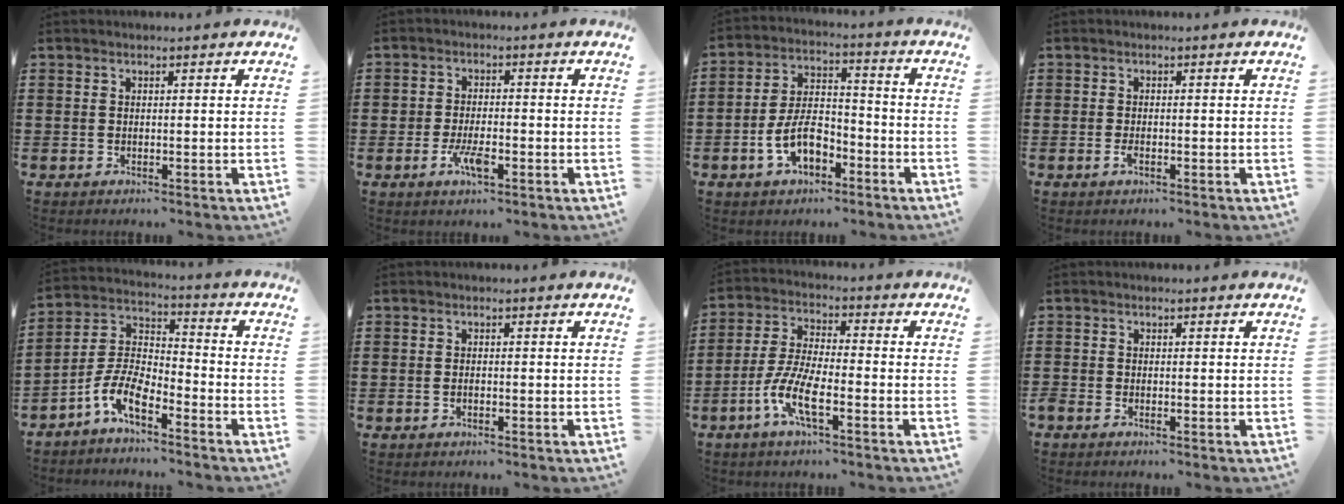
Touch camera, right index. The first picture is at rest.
{"total": 4.2, "force": [-1.9, 1.5, 3.4], "torque": [-0.076, -0.003, -0.038]}
{"total": 8.2, "force": [-3.8, 4.5, 5.8], "torque": [-0.129, 0.007, -0.076]}
{"total": 1.4, "force": [-0.7, 0.4, 1.1], "torque": [-0.030, -0.005, -0.015]}
{"total": 7.6, "force": [-5.3, 2.6, 4.9], "torque": [-0.128, -0.013, -0.111]}
{"total": 0.7, "force": [-0.4, 0.3, 0.5], "torque": [-0.011, -0.004, -0.007]}
{"total": 7.8, "force": [-3.9, 1.9, 6.5], "torque": [-0.169, -0.018, -0.084]}
{"total": 0.7, "force": [-0.7, 0.2, 0.2], "torque": [-0.006, -0.002, -0.013]}